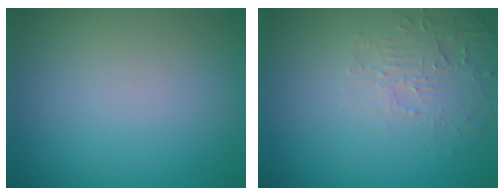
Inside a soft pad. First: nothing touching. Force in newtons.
{"total": 2.8, "press": 2.7, "slide": 0.6}